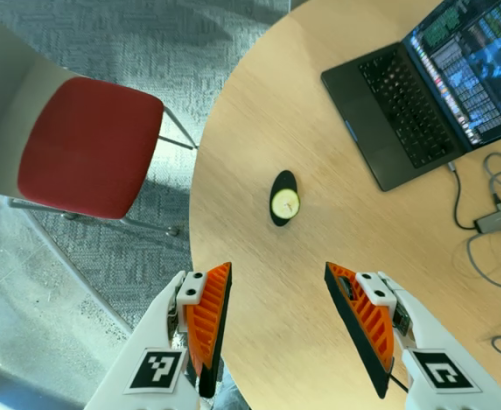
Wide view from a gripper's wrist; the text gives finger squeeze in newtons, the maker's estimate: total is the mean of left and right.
{"total": 0.0}